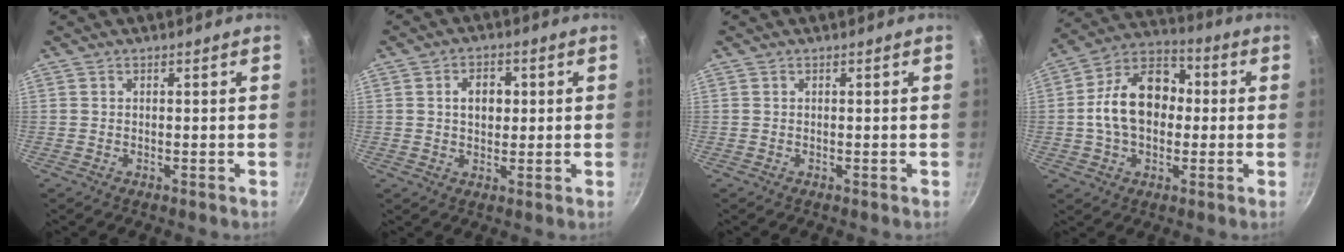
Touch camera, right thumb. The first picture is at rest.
{"total": 5.4, "force": [0.9, 3.9, 3.7], "torque": [-0.037, 0.006, 0.012]}
{"total": 0.0}
{"total": 15.6, "force": [0.1, 10.9, 11.1], "torque": [-0.151, 0.036, -0.018]}